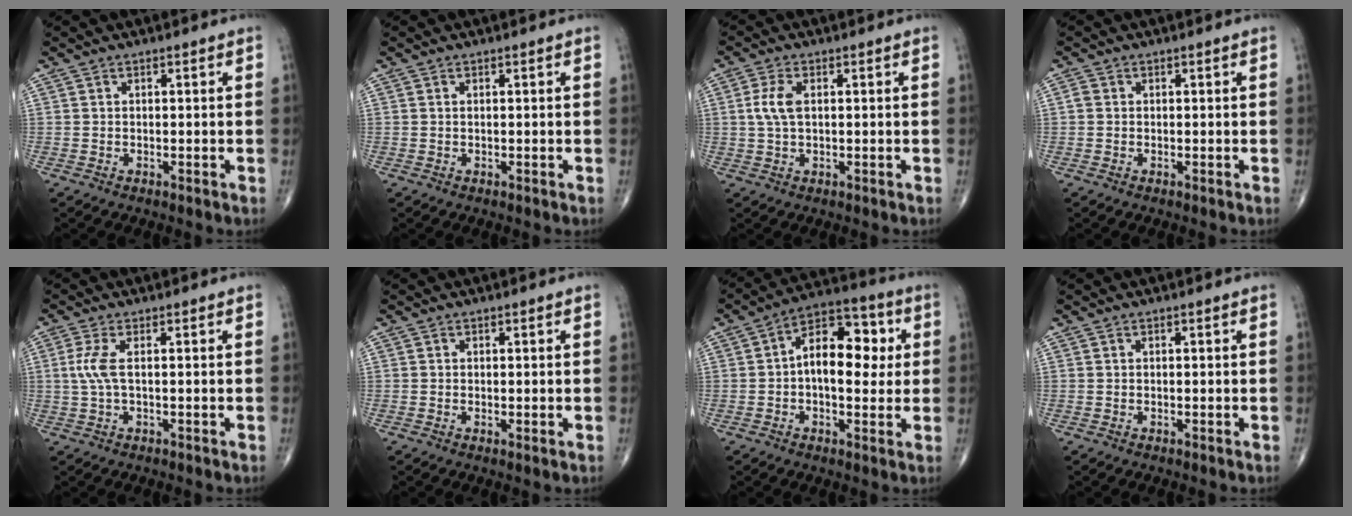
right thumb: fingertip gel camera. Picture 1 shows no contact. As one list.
[{"total": 0.0}, {"total": 4.5, "force": [0.7, 2.3, 3.8], "torque": [-0.092, 0.005, 0.013]}, {"total": 1.1, "force": [0.0, 1.0, 0.5], "torque": [-0.008, 0.001, 0.000]}, {"total": 3.7, "force": [0.3, 0.9, 3.5], "torque": [-0.106, 0.003, 0.006]}, {"total": 0.5, "force": [0.0, 0.1, 0.5], "torque": [-0.012, -0.004, -0.002]}, {"total": 13.5, "force": [1.3, 7.7, 11.1], "torque": [-0.139, 0.028, 0.011]}, {"total": 0.0}]